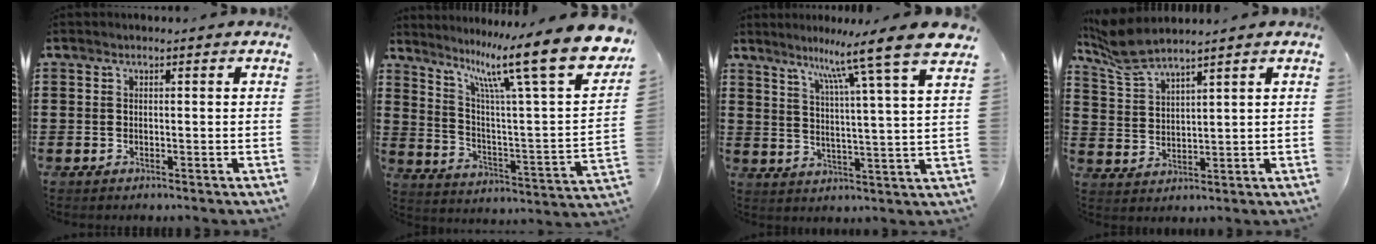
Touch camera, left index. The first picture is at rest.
{"total": 16.2, "force": [11.1, 1.4, 11.8], "torque": [-0.221, -0.071, 0.171]}
{"total": 10.0, "force": [7.9, -1.2, 5.9], "torque": [-0.113, -0.061, 0.118]}
{"total": 6.0, "force": [5.2, 0.6, 3.0], "torque": [-0.074, -0.013, 0.094]}